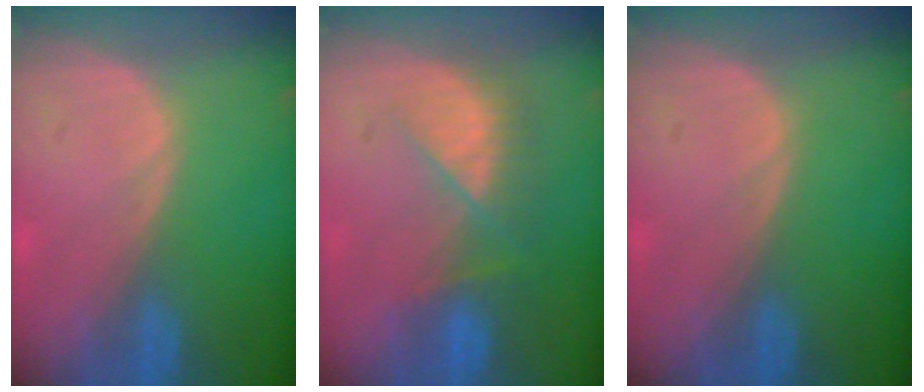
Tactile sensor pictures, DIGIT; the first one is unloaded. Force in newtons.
{"total": 7.5, "press": 6.7, "slide": 3.4}
{"total": 0.0}